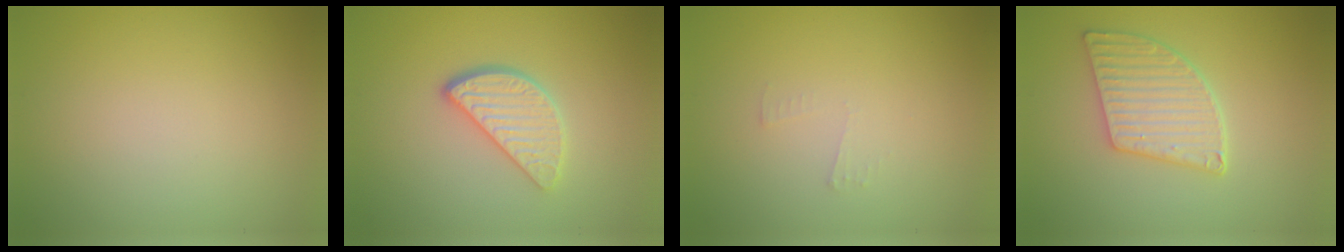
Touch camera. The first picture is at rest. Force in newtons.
{"total": 3.5, "press": 2.9, "slide": 1.9}
{"total": 0.7, "press": 0.7, "slide": 0.1}
{"total": 4.1, "press": 3.6, "slide": 1.8}